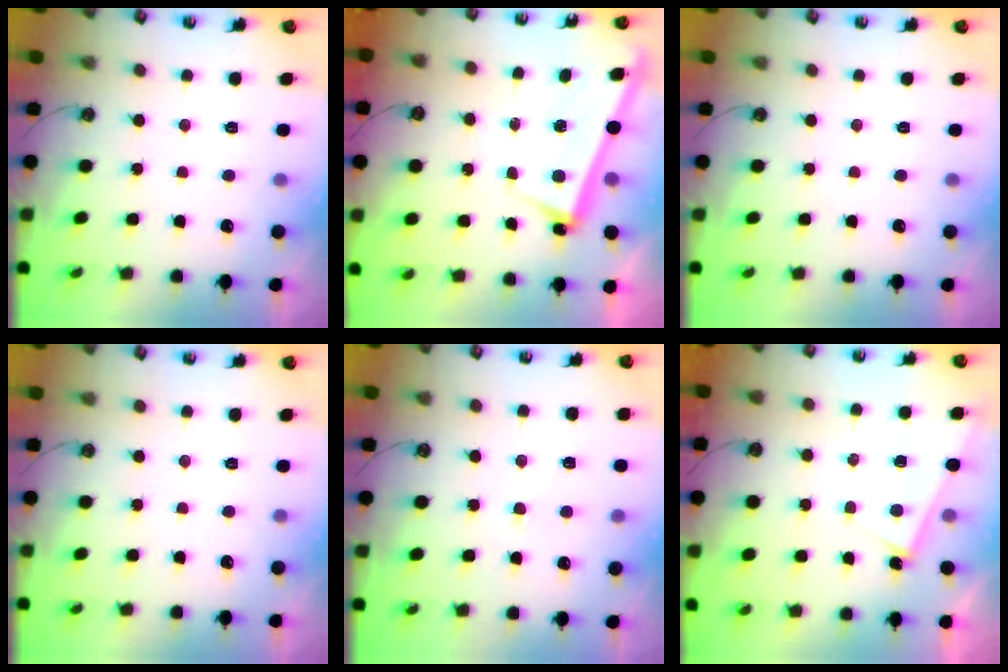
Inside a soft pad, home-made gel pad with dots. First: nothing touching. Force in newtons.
{"total": 2.3, "press": 2.1, "slide": 0.9}
{"total": 0.0}
{"total": 0.0}
{"total": 1.0, "press": 0.8, "slide": 0.5}
{"total": 4.2, "press": 4.1, "slide": 0.3}